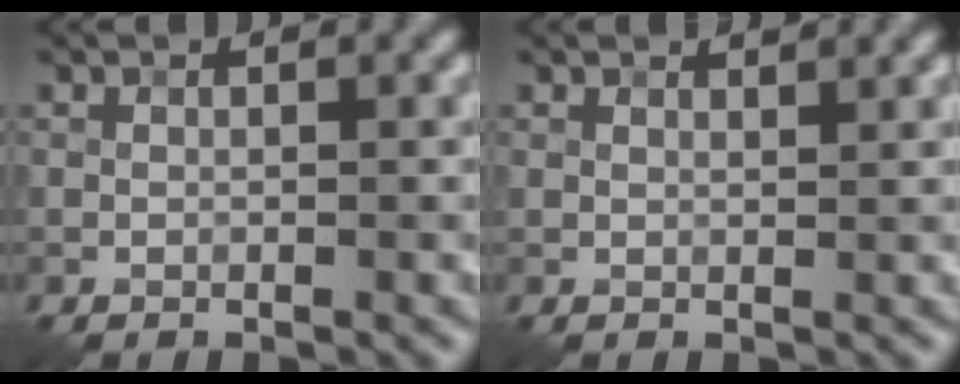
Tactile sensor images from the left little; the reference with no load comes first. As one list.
[{"total": 1.2, "force": [1.1, 0.0, 0.4], "torque": [-0.012, -0.001, 0.012]}]